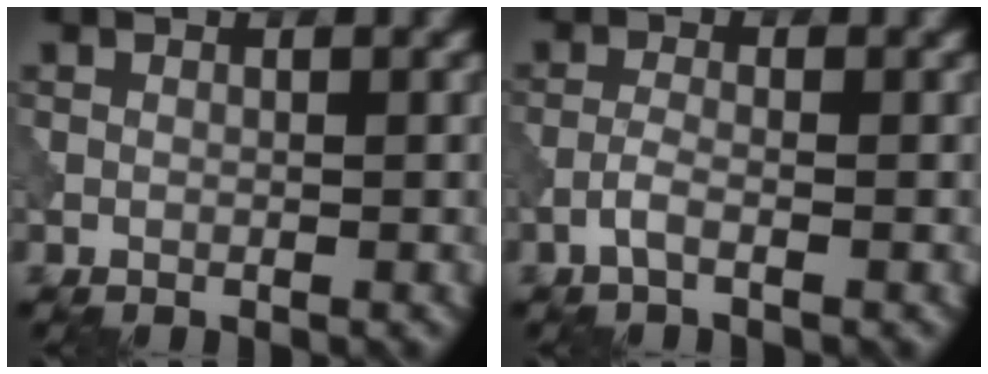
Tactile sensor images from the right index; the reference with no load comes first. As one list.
[{"total": 1.6, "force": [-0.9, 0.4, 1.3], "torque": [-0.029, 0.006, -0.022]}]